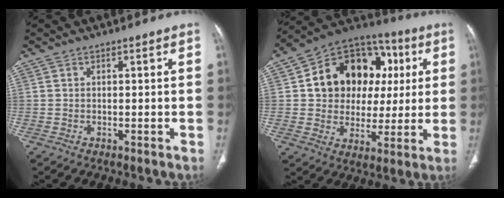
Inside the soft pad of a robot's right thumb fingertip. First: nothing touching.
{"total": 20.2, "force": [4.0, 15.8, 11.9], "torque": [-0.125, 0.031, 0.068]}